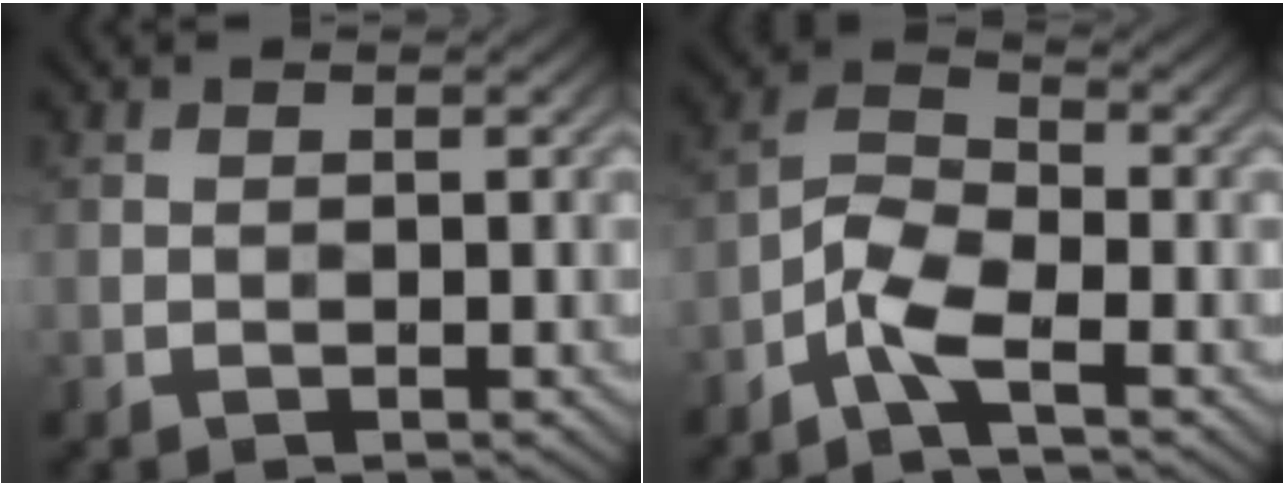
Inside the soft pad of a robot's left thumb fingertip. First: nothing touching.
{"total": 5.4, "force": [-3.3, 1.6, 4.0], "torque": [-0.090, 0.001, -0.083]}